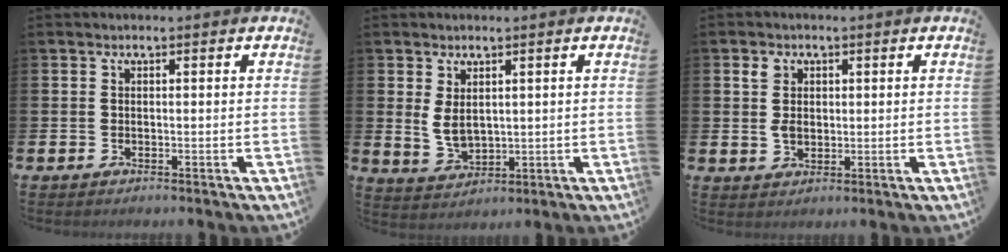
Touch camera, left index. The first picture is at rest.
{"total": 3.6, "force": [1.7, 1.8, 2.6], "torque": [-0.036, -0.005, 0.028]}
{"total": 3.2, "force": [1.2, 2.4, 1.7], "torque": [-0.020, 0.003, 0.017]}